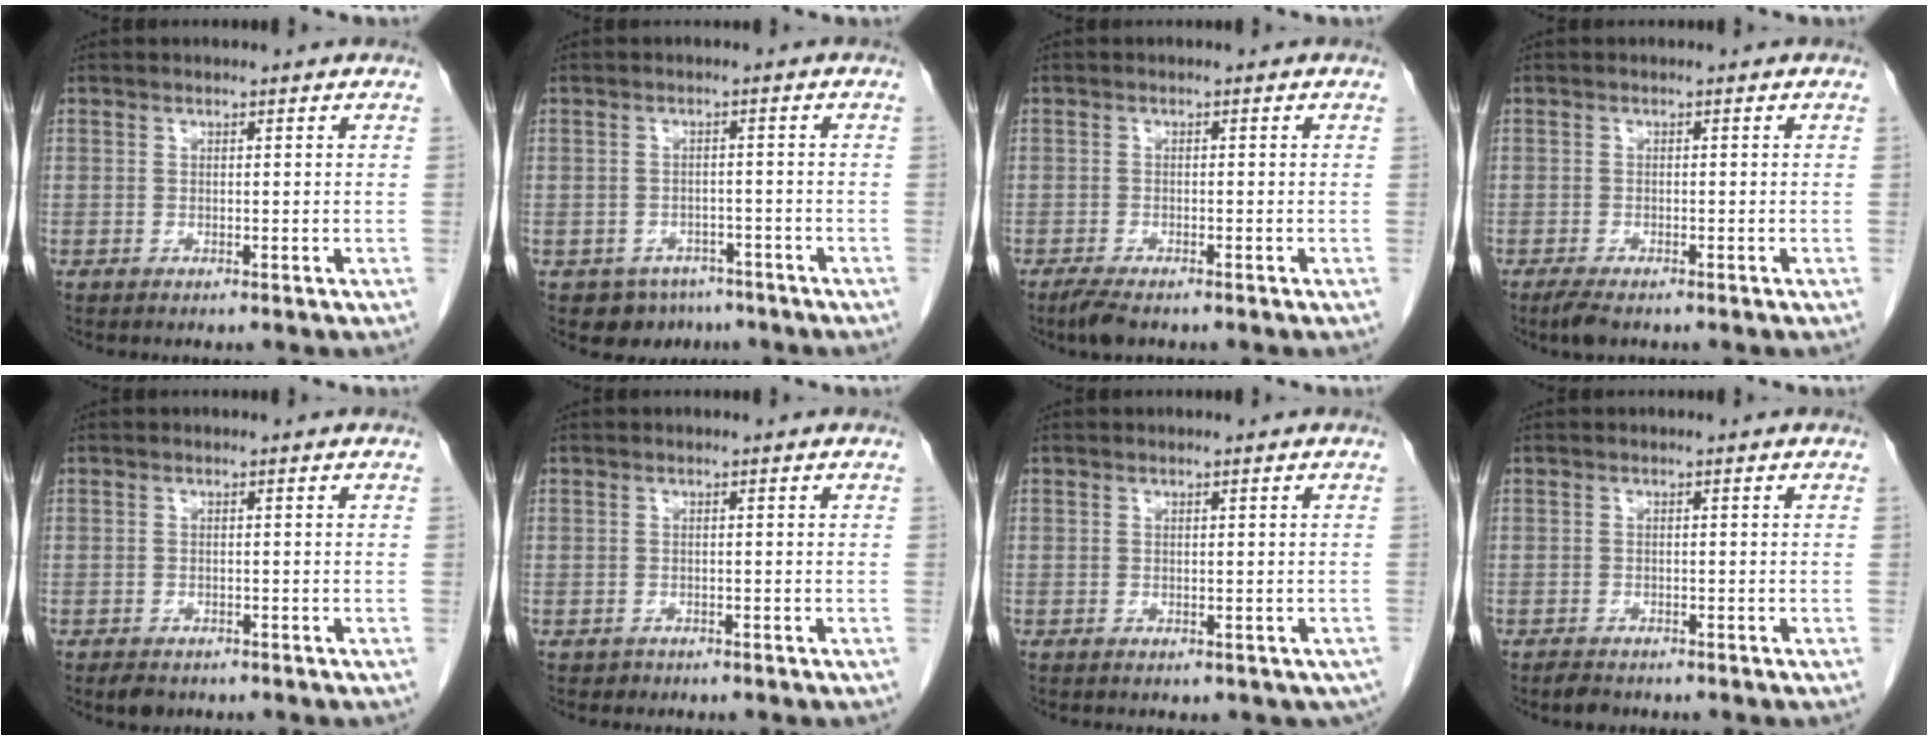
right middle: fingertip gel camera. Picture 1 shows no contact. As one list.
[{"total": 5.4, "force": [-4.0, 3.5, 0.6], "torque": [0.005, 0.010, -0.052]}, {"total": 2.8, "force": [-2.2, 0.6, 1.7], "torque": [-0.038, -0.008, -0.038]}, {"total": 2.5, "force": [-1.8, 0.7, 1.5], "torque": [-0.033, -0.007, -0.031]}, {"total": 2.3, "force": [-1.7, 1.2, 0.8], "torque": [-0.017, -0.002, -0.022]}, {"total": 0.8, "force": [-0.6, 0.6, -0.1], "torque": [-0.007, 0.002, -0.009]}, {"total": 2.9, "force": [-1.8, 2.0, 1.2], "torque": [-0.001, 0.000, -0.020]}, {"total": 1.8, "force": [-1.5, 0.7, 0.6], "torque": [-0.018, -0.003, -0.022]}]